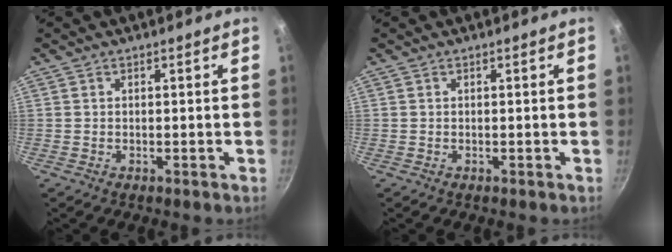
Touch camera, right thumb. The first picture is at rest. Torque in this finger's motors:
{"motor_torque": [0.49, 0.46, 0.53, 0.07, -0.05]}